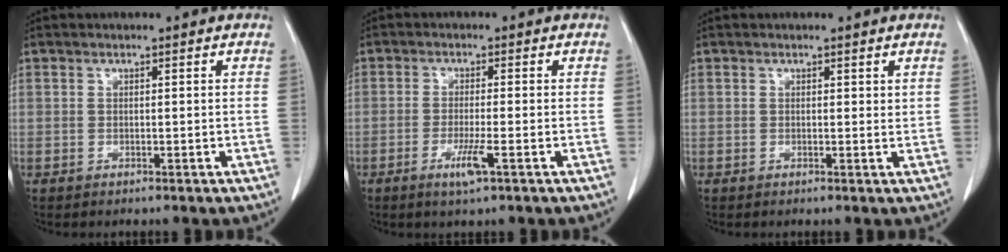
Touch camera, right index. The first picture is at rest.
{"total": 3.9, "force": [-1.8, -0.1, 3.4], "torque": [-0.067, -0.010, -0.034]}
{"total": 0.7, "force": [0.6, 0.3, 0.2], "torque": [0.001, -0.004, 0.006]}